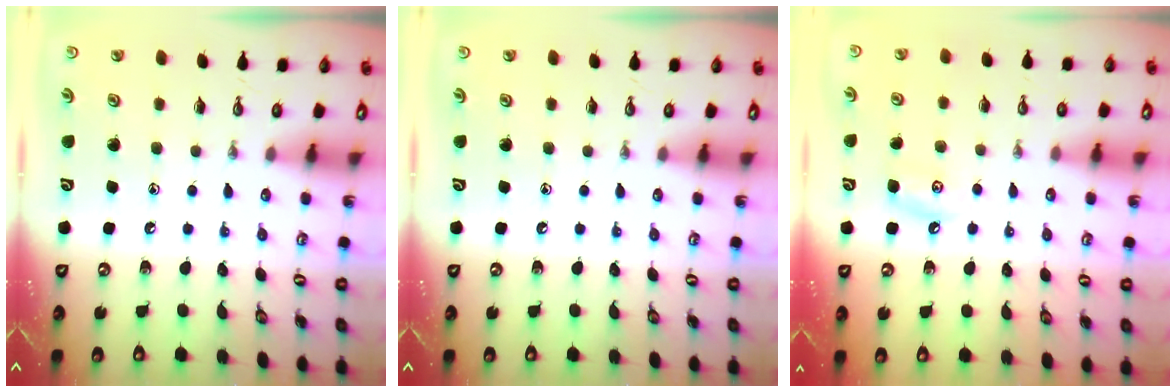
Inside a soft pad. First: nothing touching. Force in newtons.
{"total": 0.0}
{"total": 5.3, "press": 5.2, "slide": 0.4}